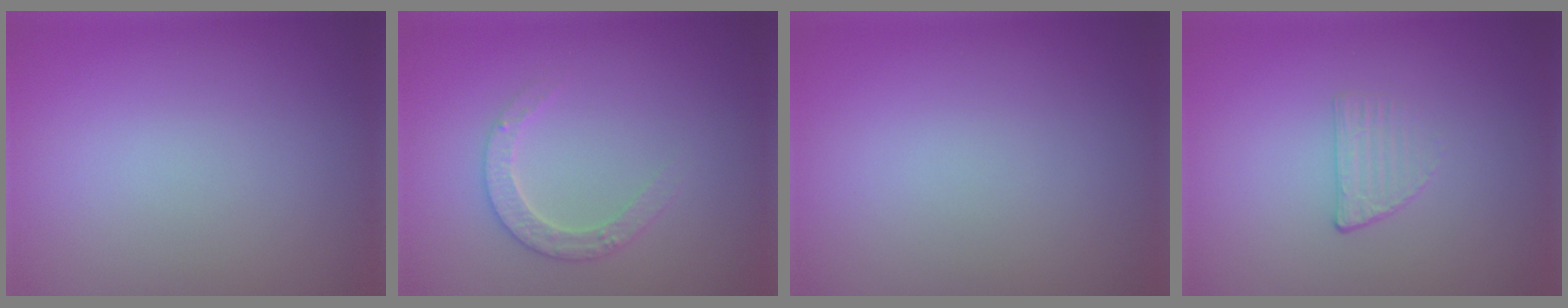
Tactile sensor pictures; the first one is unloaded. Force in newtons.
{"total": 2.4, "press": 2.3, "slide": 0.5}
{"total": 0.0}
{"total": 1.2, "press": 0.6, "slide": 1.0}